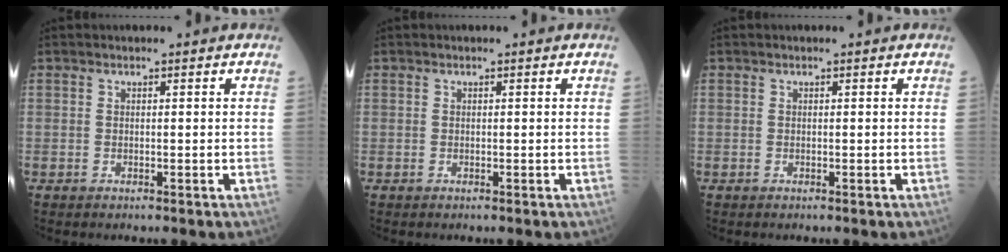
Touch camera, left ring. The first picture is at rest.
{"total": 0.0}
{"total": 0.0}